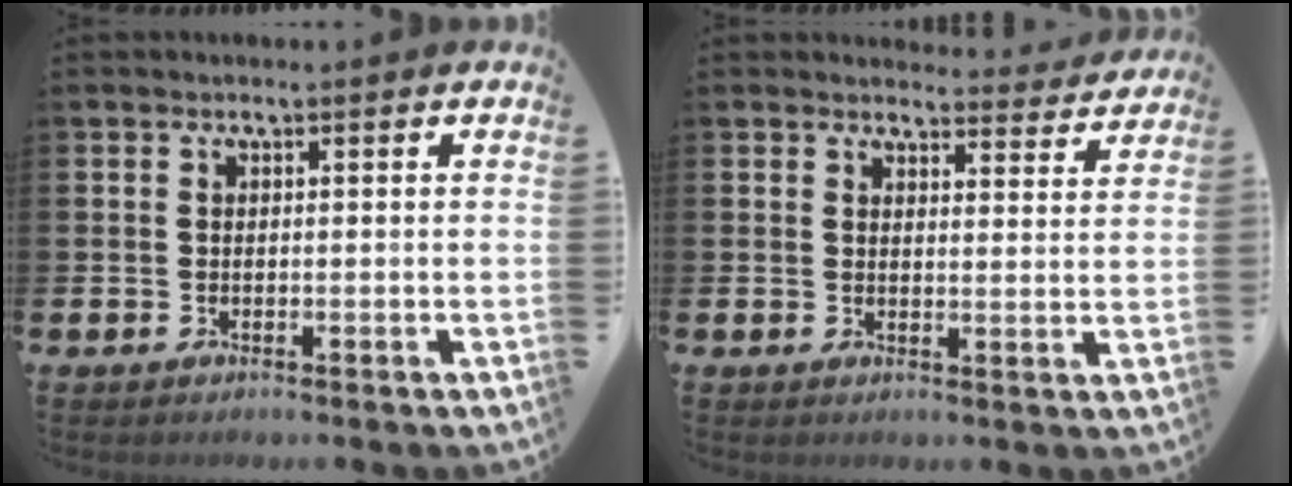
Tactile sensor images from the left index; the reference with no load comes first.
{"total": 3.5, "force": [3.5, 0.4, 0.0], "torque": [0.002, -0.027, 0.060]}